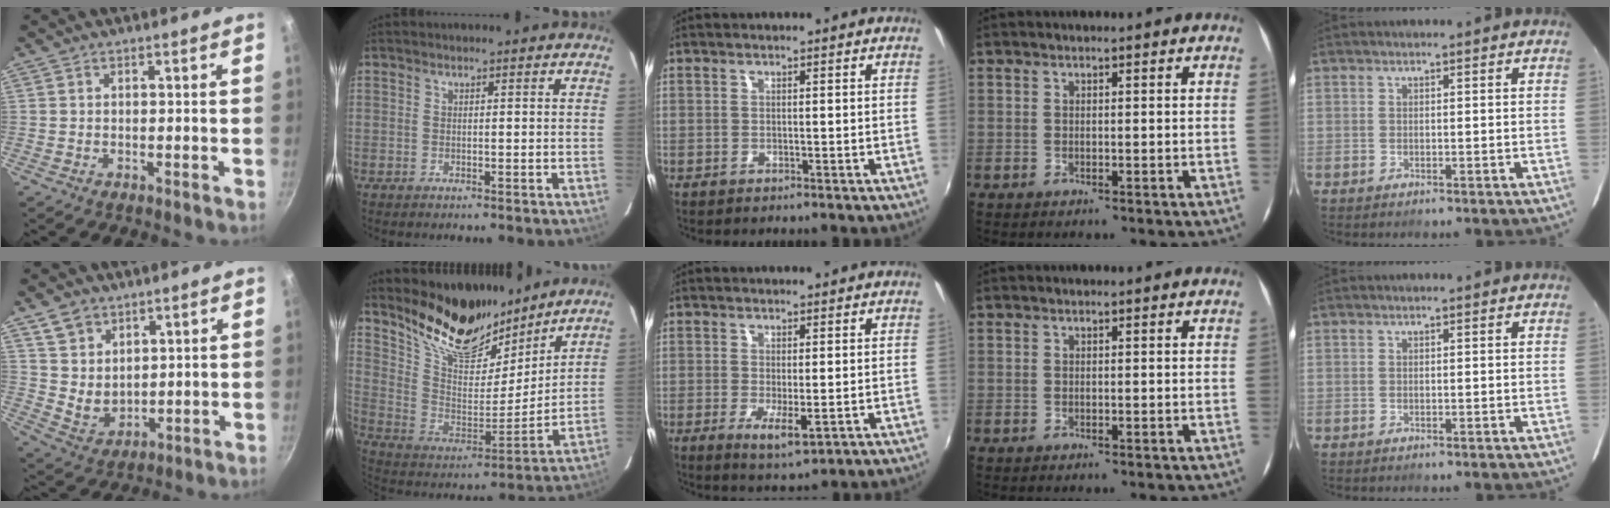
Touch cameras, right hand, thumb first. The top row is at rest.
{"thumb": {"total": 8.1, "force": [4.3, 6.0, 3.3], "torque": [-0.032, -0.017, 0.093]}, "index": {"total": 18.7, "force": [15.3, 7.0, 8.1], "torque": [-0.173, -0.005, 0.281]}, "middle": {"total": 4.7, "force": [-1.2, 1.3, 4.4], "torque": [-0.084, -0.017, -0.017]}}